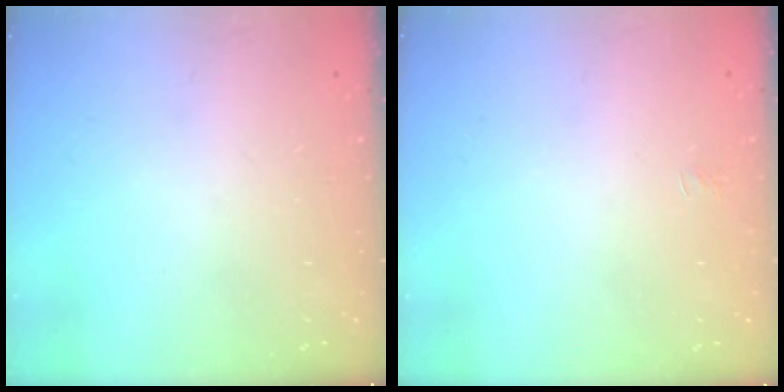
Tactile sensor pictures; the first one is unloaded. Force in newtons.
{"total": 1.3, "press": 1.2, "slide": 0.2}